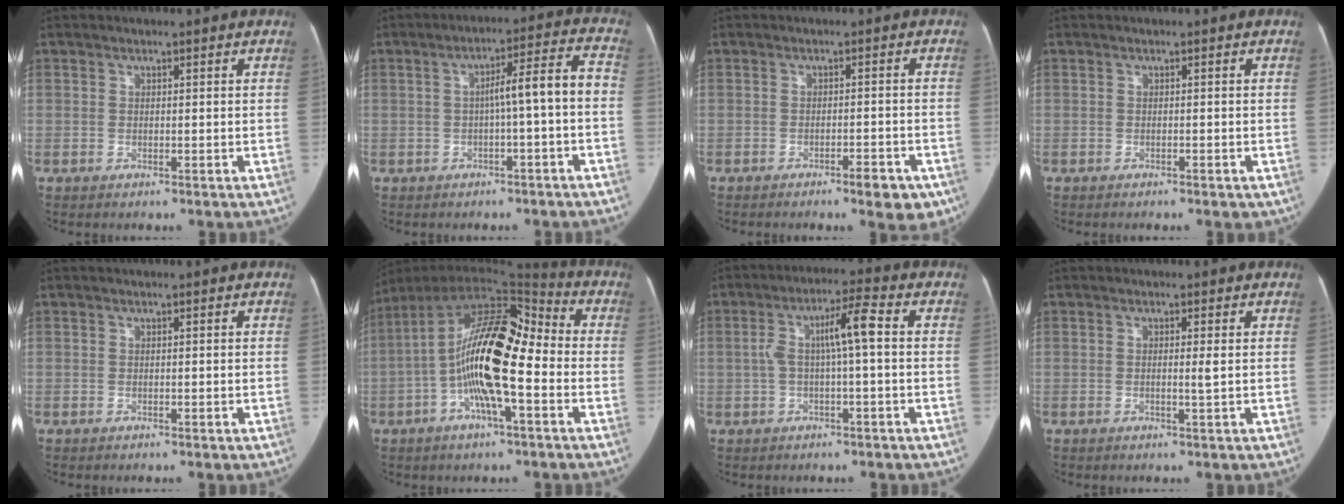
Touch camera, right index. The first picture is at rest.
{"total": 7.0, "force": [-1.4, -0.1, 6.8], "torque": [-0.096, 0.030, -0.017]}
{"total": 4.8, "force": [-3.2, 1.2, 3.4], "torque": [-0.034, -0.001, -0.040]}
{"total": 1.4, "force": [-1.0, 0.4, 0.8], "torque": [-0.007, -0.002, -0.009]}
{"total": 0.0}
{"total": 17.1, "force": [-2.7, 4.2, 16.3], "torque": [-0.283, 0.030, -0.054]}
{"total": 6.7, "force": [0.4, 0.7, 6.6], "torque": [-0.125, 0.028, 0.006]}
{"total": 1.2, "force": [0.0, -0.3, 1.2], "torque": [-0.016, -0.002, -0.004]}